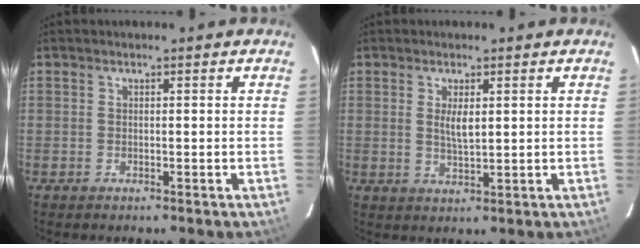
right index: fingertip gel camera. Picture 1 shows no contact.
{"total": 3.3, "force": [0.8, 1.1, 3.0], "torque": [-0.055, -0.004, 0.014]}